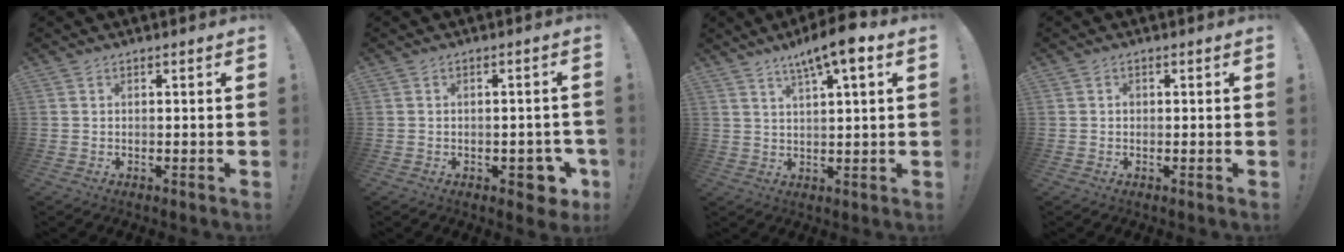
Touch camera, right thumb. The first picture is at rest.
{"total": 6.6, "force": [-2.9, 3.8, 4.6], "torque": [-0.045, 0.014, -0.041]}
{"total": 8.7, "force": [5.1, 1.2, 7.0], "torque": [-0.113, -0.024, 0.083]}
{"total": 0.8, "force": [-0.1, 0.7, 0.2], "torque": [-0.001, 0.003, -0.004]}